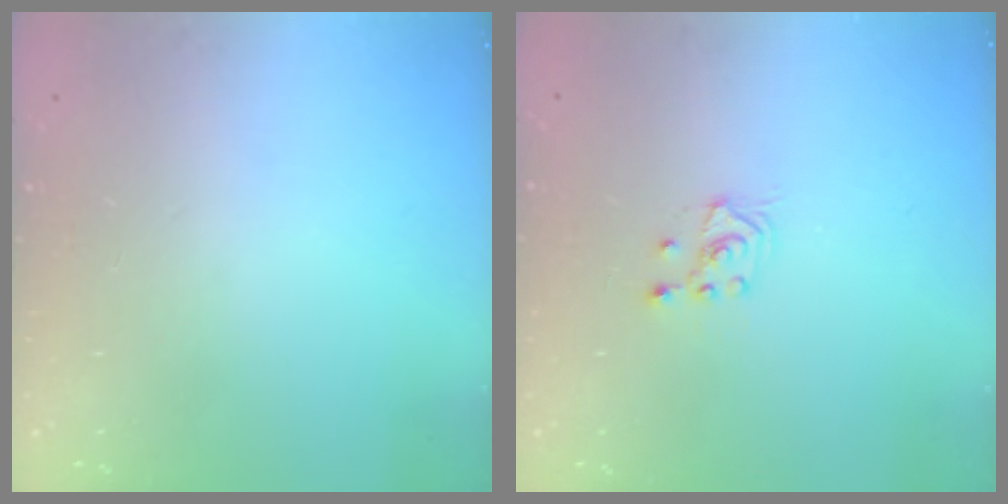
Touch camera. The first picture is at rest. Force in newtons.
{"total": 2.1, "press": 2.0, "slide": 0.8}